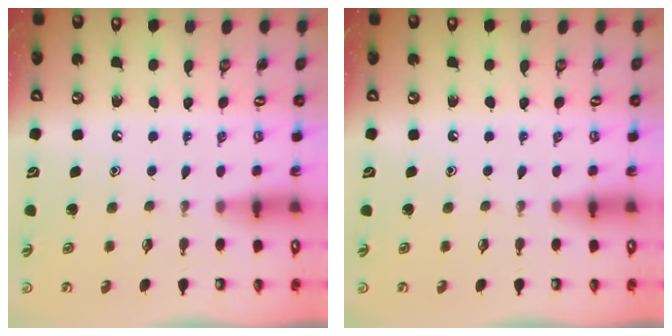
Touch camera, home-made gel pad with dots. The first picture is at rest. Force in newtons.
{"total": 0.0}